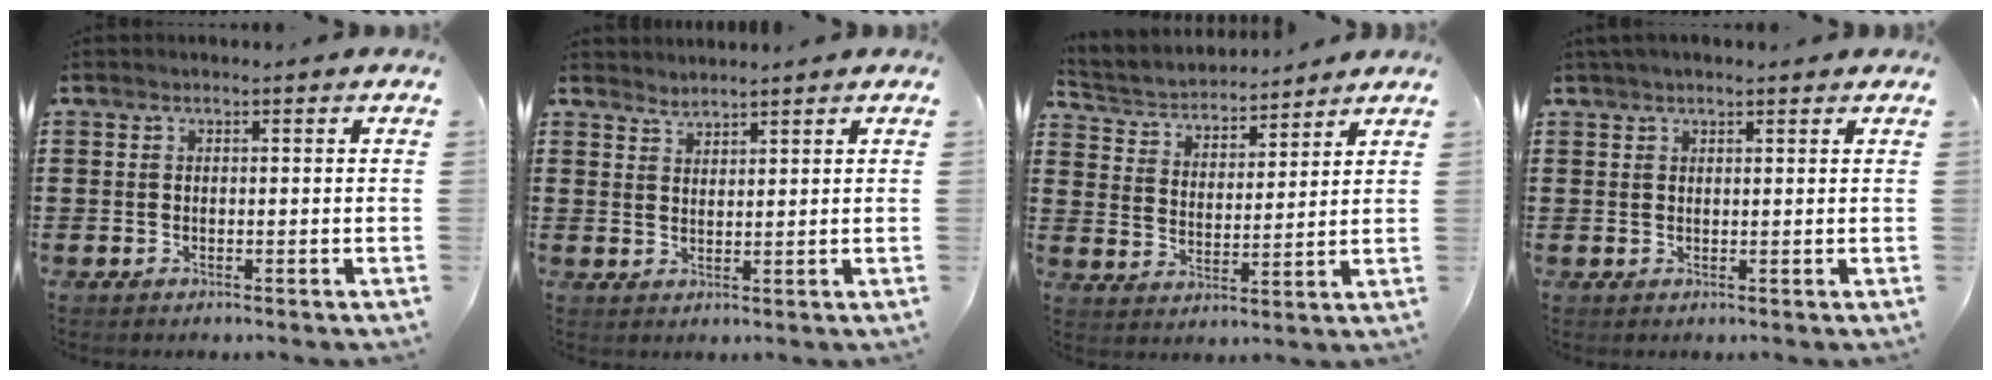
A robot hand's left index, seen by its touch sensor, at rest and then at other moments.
{"total": 1.9, "force": [1.8, 0.0, -0.4], "torque": [0.003, -0.001, 0.037]}
{"total": 3.9, "force": [3.8, 0.9, 0.1], "torque": [-0.025, -0.026, 0.062]}
{"total": 1.4, "force": [1.1, 0.3, 0.8], "torque": [-0.016, 0.004, 0.021]}